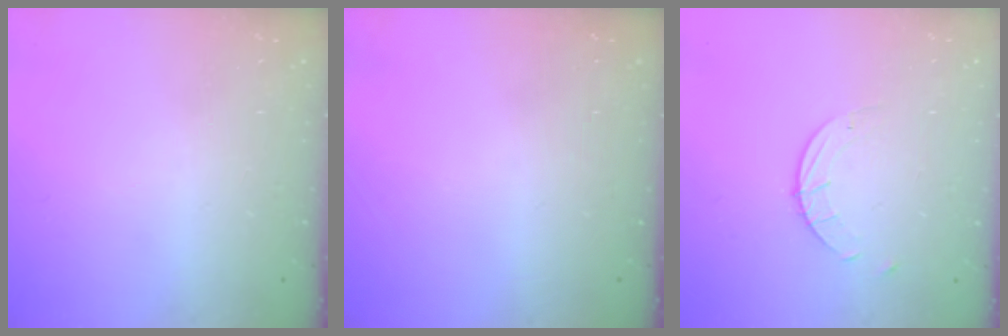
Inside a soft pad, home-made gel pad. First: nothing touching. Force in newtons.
{"total": 0.0}
{"total": 4.0, "press": 4.0, "slide": 0.4}